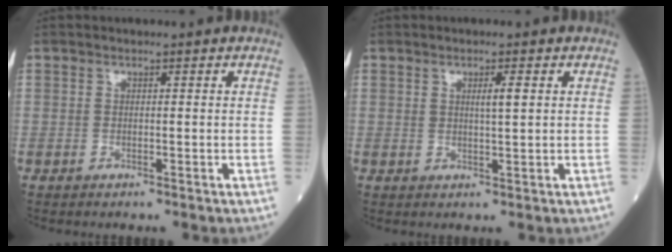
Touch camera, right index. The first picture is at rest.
{"total": 2.3, "force": [0.8, 0.1, 2.2], "torque": [-0.036, -0.002, 0.012]}